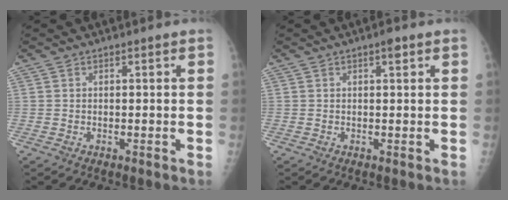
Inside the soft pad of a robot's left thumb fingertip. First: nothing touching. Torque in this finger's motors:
{"motor_torque": [0.32, 0.19, 0.42, 0.17, 0.00]}